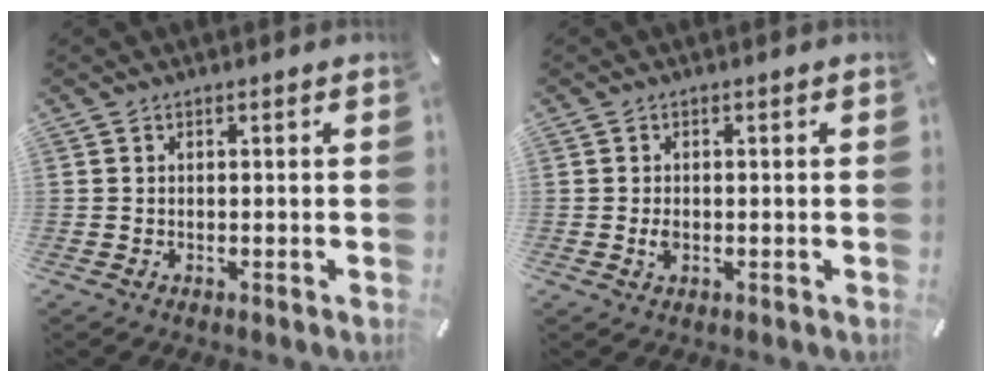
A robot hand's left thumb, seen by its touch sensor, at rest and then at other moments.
{"total": 2.2, "force": [-0.3, 1.5, 1.6], "torque": [-0.038, 0.000, -0.007]}